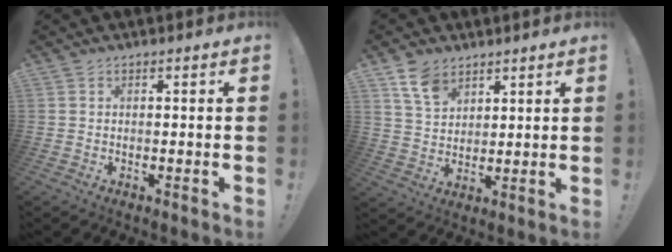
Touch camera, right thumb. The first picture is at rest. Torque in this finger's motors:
{"motor_torque": [0.40, -0.19, 0.17, -0.12, 0.00]}